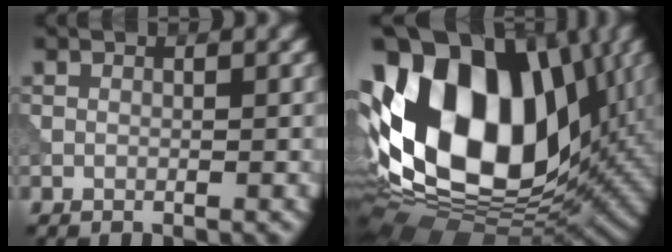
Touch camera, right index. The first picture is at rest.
{"total": 19.0, "force": [3.3, 12.1, 14.3], "torque": [-0.287, 0.022, 0.053]}